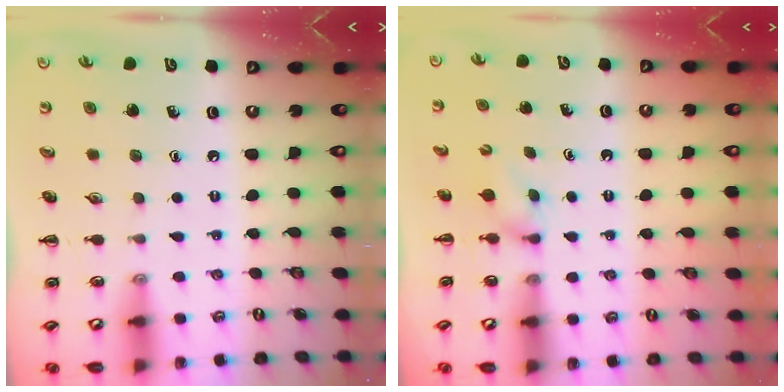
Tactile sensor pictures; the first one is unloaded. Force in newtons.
{"total": 2.5, "press": 2.3, "slide": 1.0}